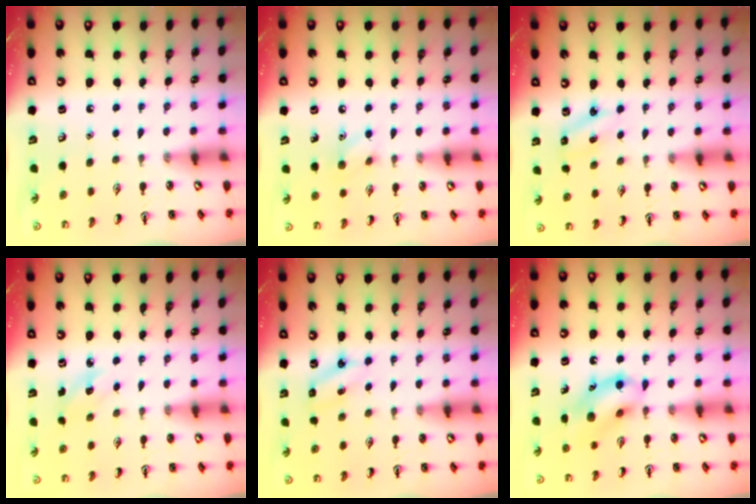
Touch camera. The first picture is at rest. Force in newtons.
{"total": 6.7, "press": 6.4, "slide": 1.9}
{"total": 2.6, "press": 2.4, "slide": 0.8}
{"total": 2.7, "press": 2.5, "slide": 1.0}
{"total": 3.7, "press": 3.5, "slide": 1.1}
{"total": 13.0, "press": 12.8, "slide": 2.1}